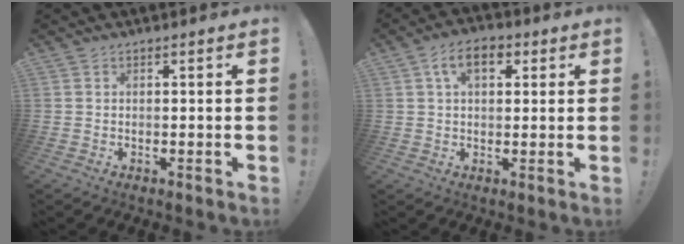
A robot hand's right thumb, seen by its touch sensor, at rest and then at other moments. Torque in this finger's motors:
{"motor_torque": [0.48, 0.48, 0.23, 0.24, 0.01]}